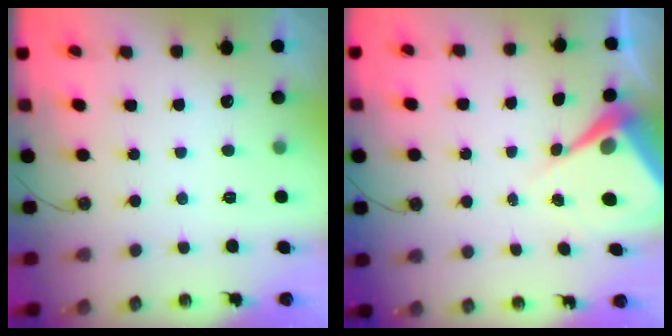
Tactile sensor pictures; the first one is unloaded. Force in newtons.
{"total": 7.0, "press": 6.9, "slide": 0.8}